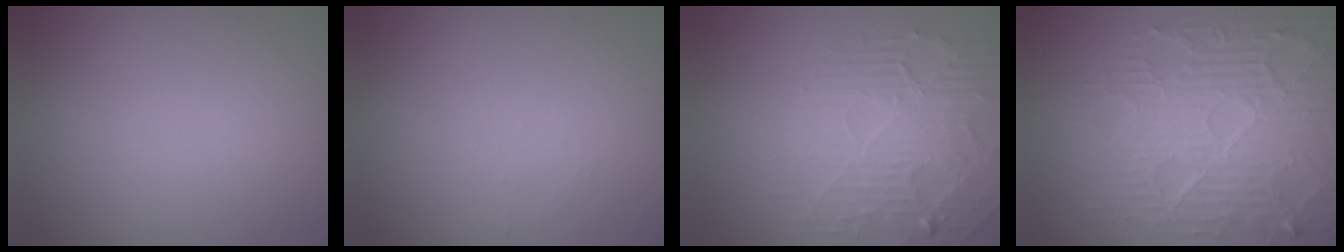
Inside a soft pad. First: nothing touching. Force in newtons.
{"total": 0.7, "press": 0.7, "slide": 0.1}
{"total": 3.8, "press": 3.4, "slide": 1.6}
{"total": 9.2, "press": 6.5, "slide": 6.5}